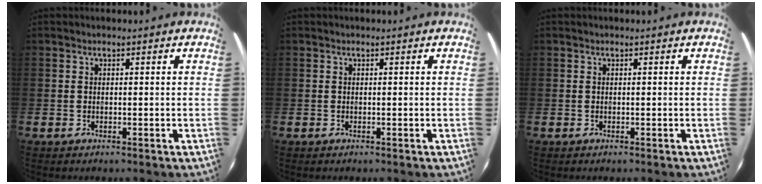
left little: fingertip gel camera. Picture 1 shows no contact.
{"total": 0.0}
{"total": 0.0}